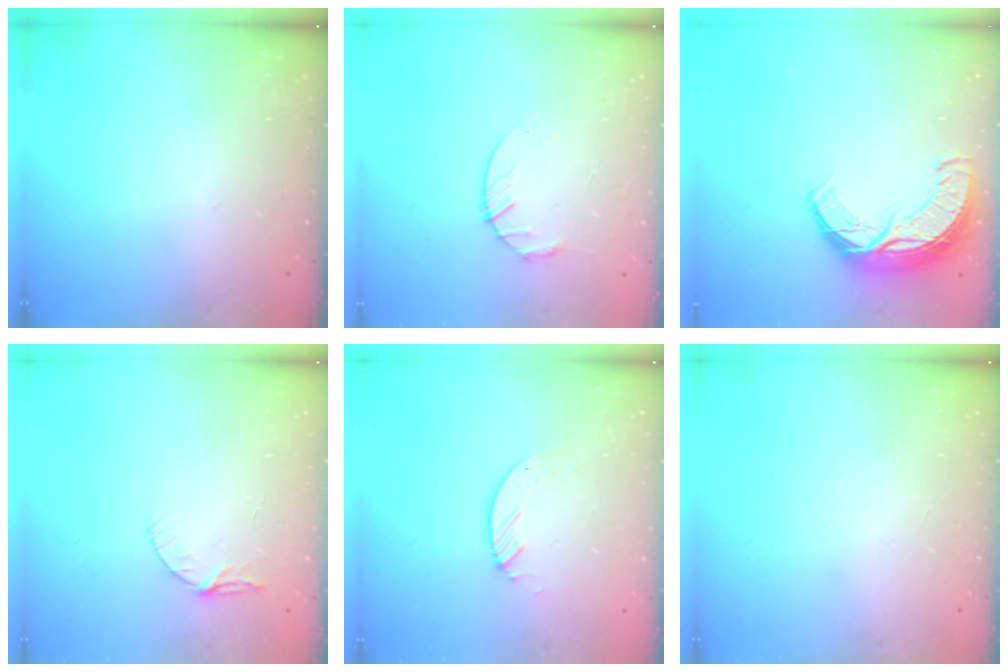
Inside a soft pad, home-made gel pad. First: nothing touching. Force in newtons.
{"total": 3.6, "press": 3.6, "slide": 0.6}
{"total": 11.4, "press": 11.4, "slide": 0.8}
{"total": 5.2, "press": 5.1, "slide": 0.6}
{"total": 3.4, "press": 3.4, "slide": 0.4}
{"total": 0.0}